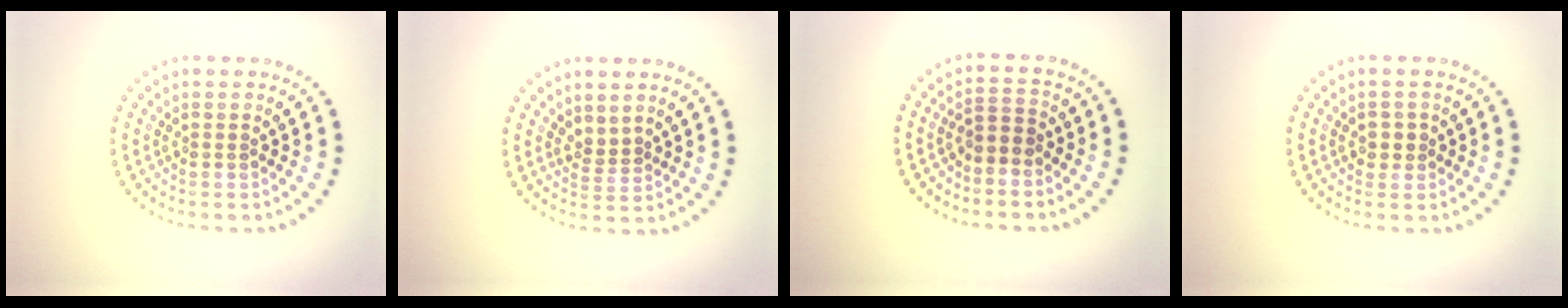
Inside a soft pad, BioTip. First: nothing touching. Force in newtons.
{"total": 1.3, "press": 0.9, "slide": 0.9}
{"total": 1.9, "press": 1.5, "slide": 1.2}
{"total": 1.3, "press": 1.3, "slide": 0.4}